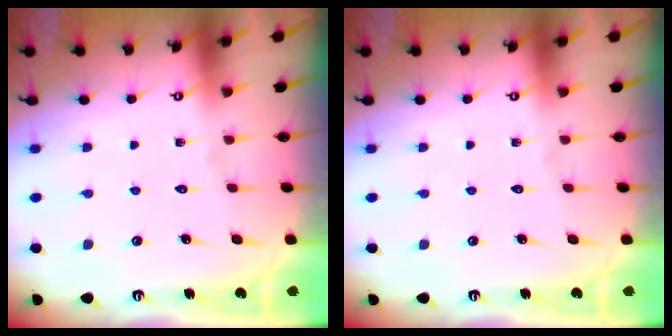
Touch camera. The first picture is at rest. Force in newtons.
{"total": 0.0}